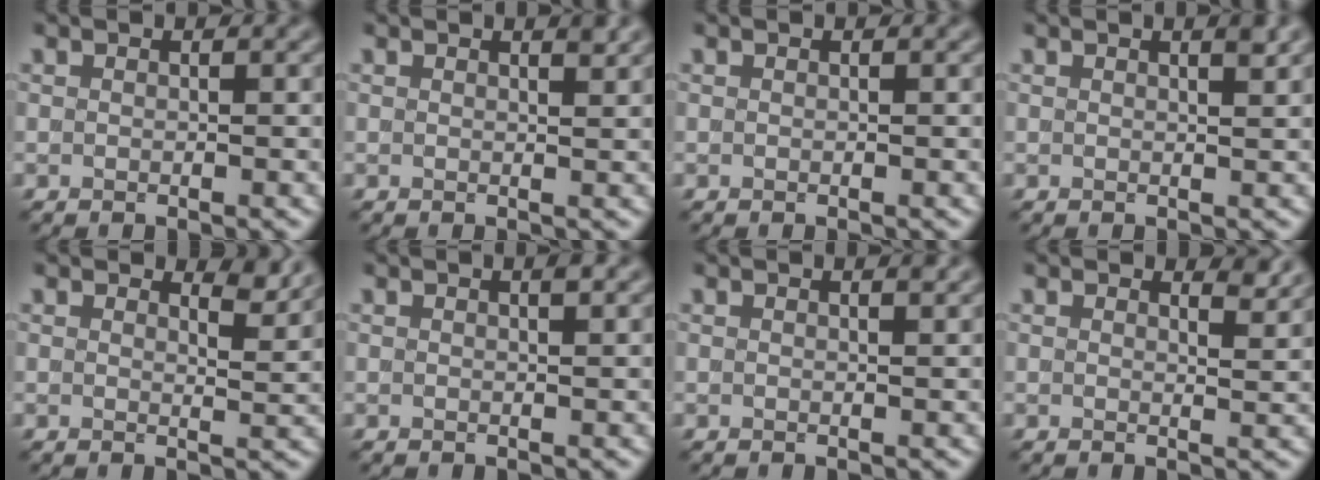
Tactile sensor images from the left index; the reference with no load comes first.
{"total": 1.0, "force": [0.8, 0.2, 0.6], "torque": [-0.004, 0.001, 0.011]}
{"total": 0.0}
{"total": 1.3, "force": [0.8, 0.3, 1.0], "torque": [-0.008, 0.003, 0.010]}
{"total": 2.1, "force": [1.9, 0.4, 0.8], "torque": [-0.011, -0.009, 0.025]}
{"total": 0.8, "force": [0.5, 0.1, 0.7], "torque": [-0.010, 0.001, 0.007]}
{"total": 0.7, "force": [0.6, 0.1, 0.4], "torque": [-0.003, 0.001, 0.008]}
{"total": 1.7, "force": [1.6, 0.3, 0.7], "torque": [-0.007, -0.007, 0.019]}